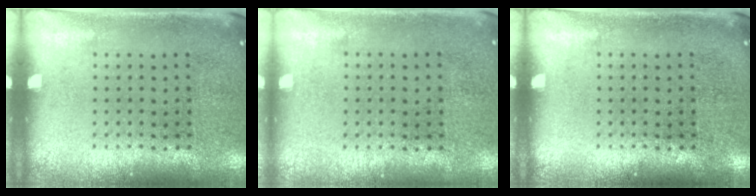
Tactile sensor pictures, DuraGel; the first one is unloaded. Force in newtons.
{"total": 0.0}
{"total": 0.0}